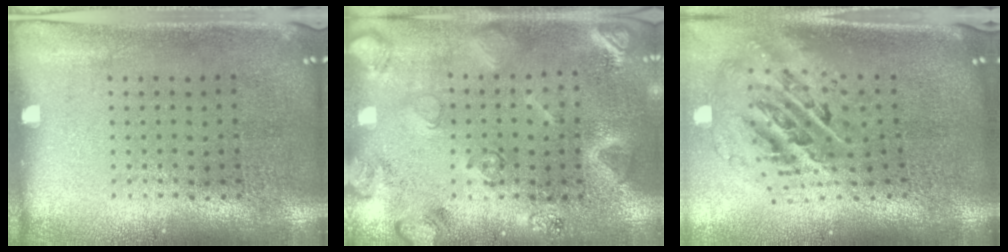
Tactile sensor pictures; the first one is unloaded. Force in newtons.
{"total": 2.3, "press": 2.3, "slide": 0.1}
{"total": 2.6, "press": 1.8, "slide": 2.0}